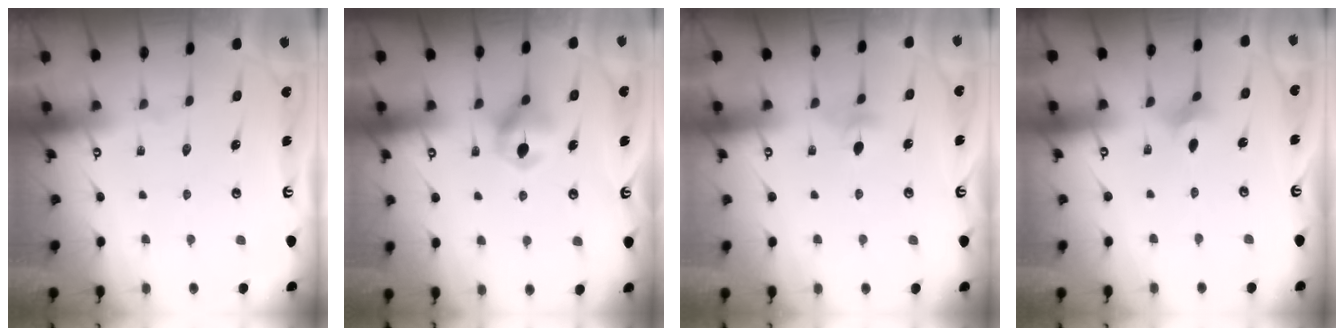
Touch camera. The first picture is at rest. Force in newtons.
{"total": 7.1, "press": 7.1, "slide": 0.6}
{"total": 3.1, "press": 3.0, "slide": 0.8}
{"total": 1.9, "press": 1.8, "slide": 0.5}